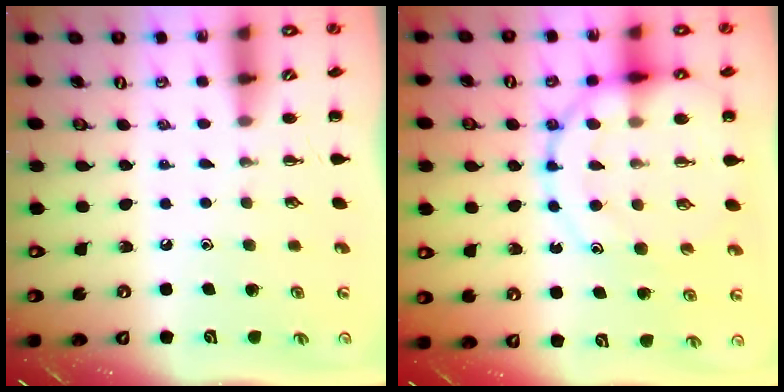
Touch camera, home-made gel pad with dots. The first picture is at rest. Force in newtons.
{"total": 17.9, "press": 17.8, "slide": 2.2}